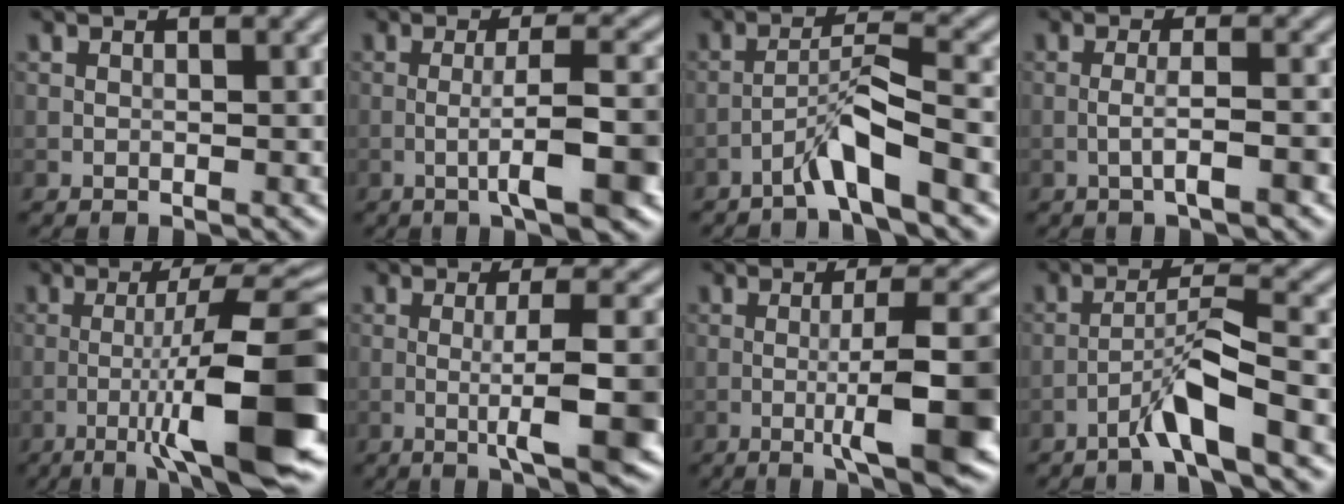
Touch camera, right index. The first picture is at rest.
{"total": 6.2, "force": [-1.7, 0.7, 5.9], "torque": [-0.093, 0.008, -0.031]}
{"total": 3.8, "force": [-2.5, 0.0, 2.8], "torque": [-0.053, 0.019, -0.053]}
{"total": 2.7, "force": [-1.0, 0.3, 2.5], "torque": [-0.042, 0.008, -0.022]}
{"total": 11.9, "force": [-3.4, 1.6, 11.3], "torque": [-0.166, 0.018, -0.051]}
{"total": 7.1, "force": [-1.3, 1.1, 6.9], "torque": [-0.098, 0.002, -0.021]}
{"total": 8.8, "force": [-1.7, 1.5, 8.5], "torque": [-0.115, 0.007, -0.032]}
{"total": 4.1, "force": [-2.6, -0.1, 3.2], "torque": [-0.060, 0.019, -0.055]}